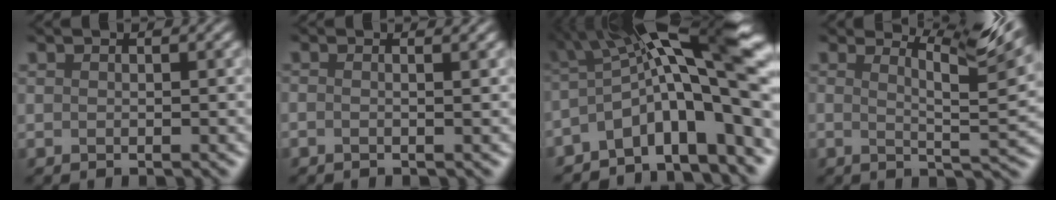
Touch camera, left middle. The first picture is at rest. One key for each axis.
{"total": 1.7, "fx": 0.3, "fy": 1.1, "fz": 1.3, "tx": 0.013, "ty": 0.000, "tz": -0.025}
{"total": 12.5, "fx": -2.2, "fy": 3.1, "fz": 11.9, "tx": -0.173, "ty": 0.024, "tz": -0.033}
{"total": 6.4, "fx": 4.1, "fy": 0.3, "fz": 4.9, "tx": -0.078, "ty": 0.010, "tz": 0.057}